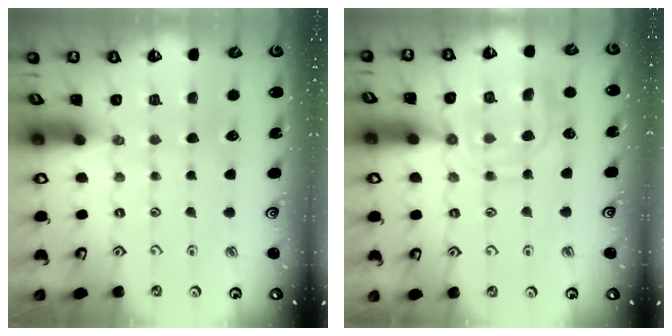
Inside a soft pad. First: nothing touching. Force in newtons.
{"total": 13.0, "press": 12.9, "slide": 1.2}